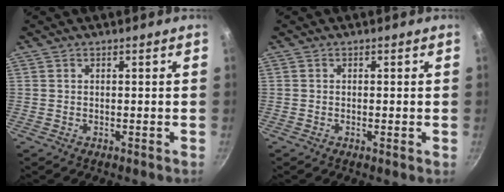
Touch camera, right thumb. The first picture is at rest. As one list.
[{"total": 0.8, "force": [-0.2, 0.2, 0.8], "torque": [-0.014, -0.001, -0.005]}]